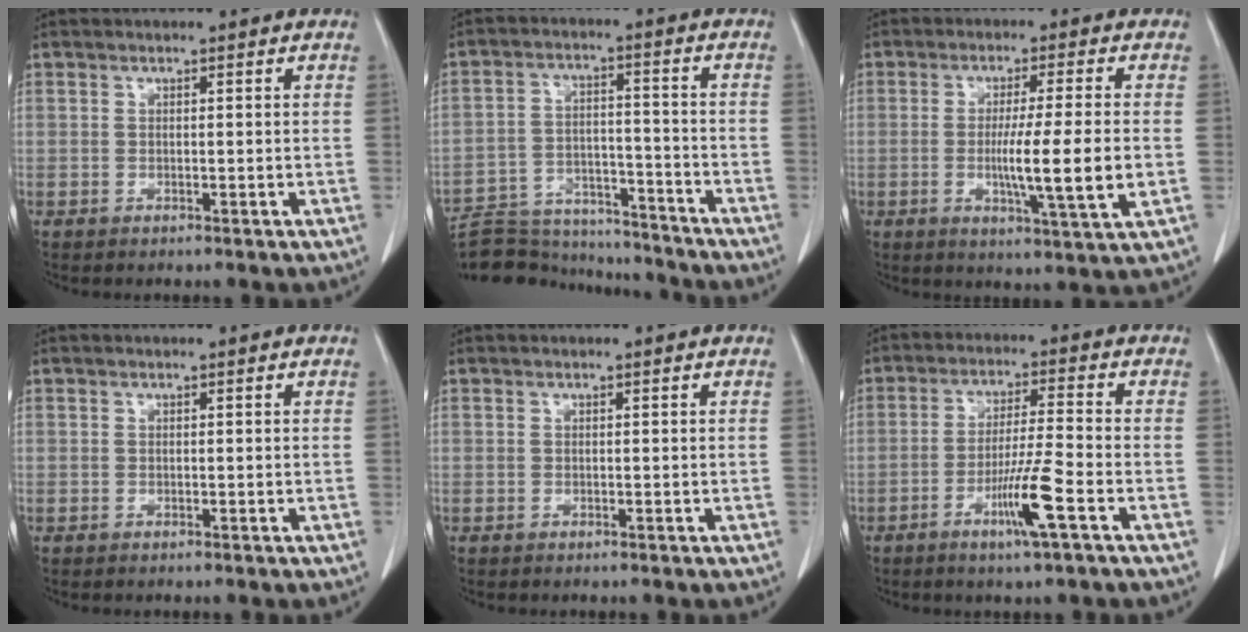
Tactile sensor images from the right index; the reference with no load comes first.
{"total": 17.1, "force": [-16.3, 4.1, 3.2], "torque": [-0.070, 0.020, -0.242]}
{"total": 10.2, "force": [-1.5, -0.5, 10.1], "torque": [-0.167, -0.020, -0.029]}
{"total": 0.0}
{"total": 0.0}
{"total": 8.1, "force": [-3.7, -0.6, 7.1], "torque": [-0.134, -0.010, -0.070]}